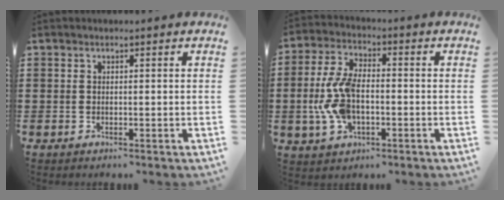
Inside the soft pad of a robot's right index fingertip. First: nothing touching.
{"total": 9.4, "force": [-1.4, 4.9, 7.9], "torque": [-0.193, -0.003, -0.034]}